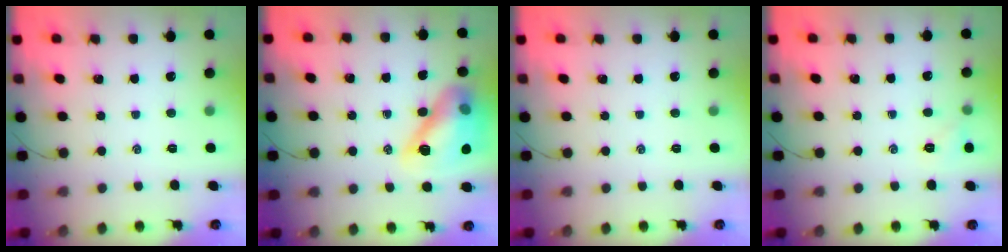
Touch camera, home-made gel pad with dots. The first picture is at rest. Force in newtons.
{"total": 15.4, "press": 14.9, "slide": 4.0}
{"total": 0.0}
{"total": 4.8, "press": 4.6, "slide": 1.5}